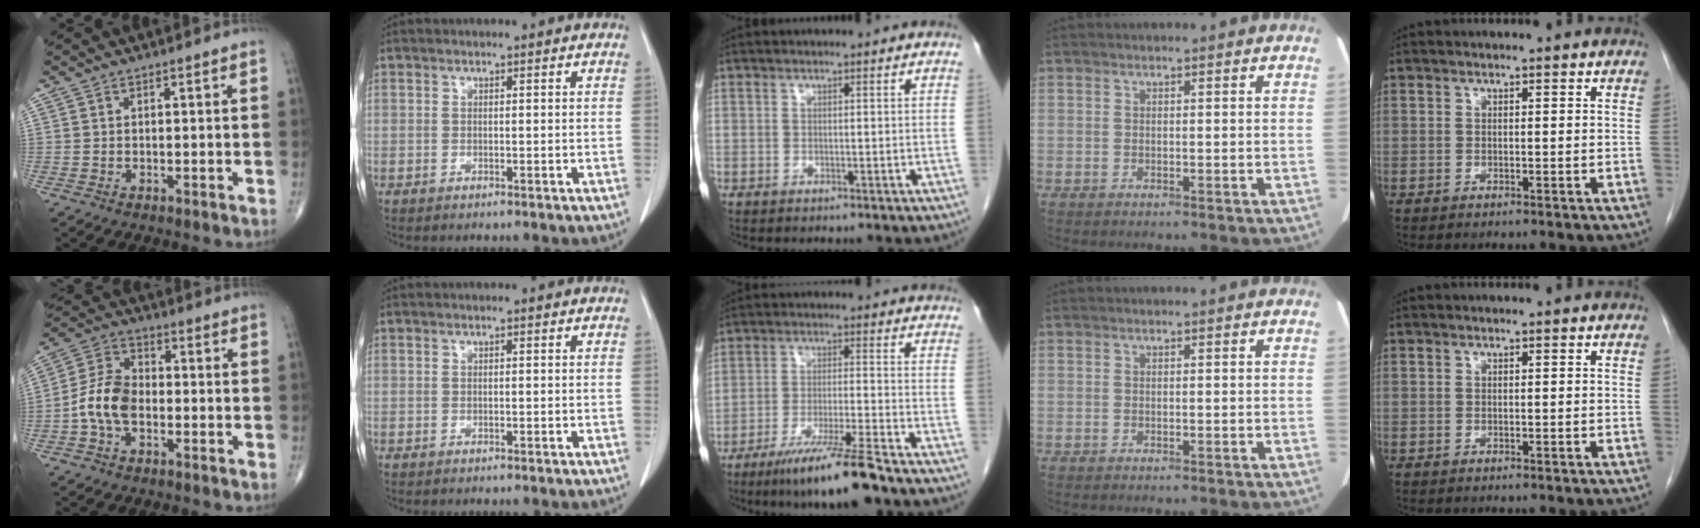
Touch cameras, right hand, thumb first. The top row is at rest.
{"thumb": {"total": 8.8, "force": [-2.1, 5.6, 6.5], "torque": [-0.124, 0.028, -0.050]}, "middle": {"total": 9.8, "force": [-7.3, -0.7, 6.5], "torque": [-0.113, -0.033, -0.129]}}